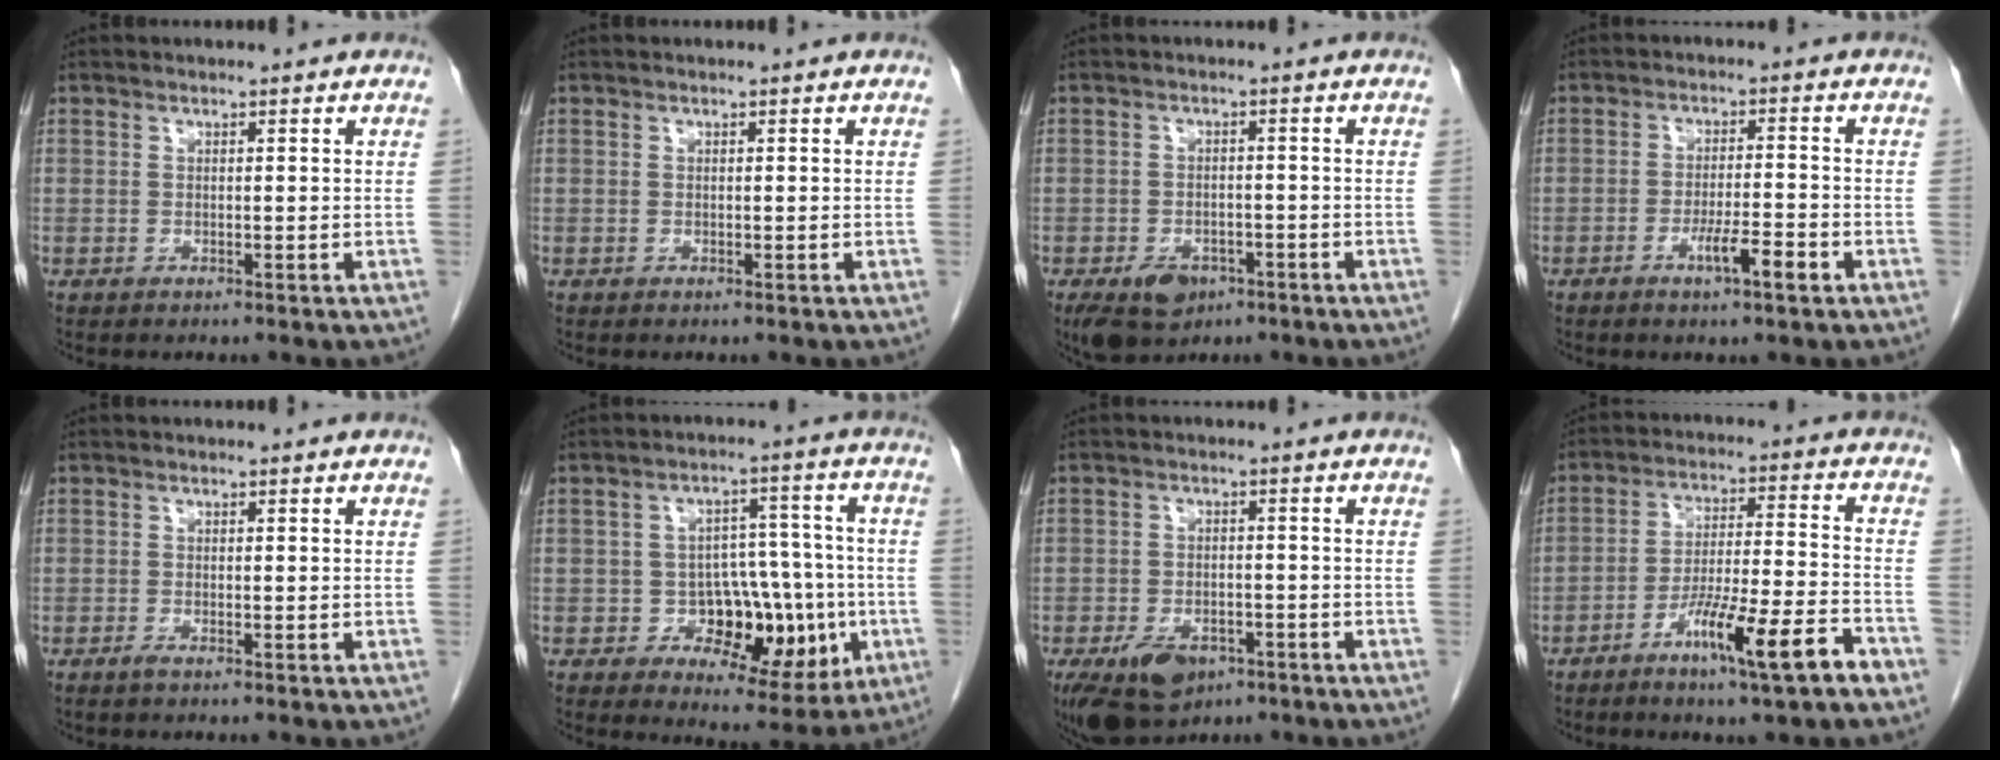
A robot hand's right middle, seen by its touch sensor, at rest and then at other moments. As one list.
[{"total": 0.0}, {"total": 7.1, "force": [-4.3, 4.4, 3.6], "torque": [-0.062, -0.003, -0.061]}, {"total": 5.0, "force": [-2.6, 0.4, 4.2], "torque": [-0.071, -0.002, -0.045]}, {"total": 0.9, "force": [-0.7, 0.0, 0.5], "torque": [-0.012, -0.001, -0.013]}, {"total": 11.6, "force": [-3.0, 6.7, 9.0], "torque": [-0.106, 0.025, -0.030]}, {"total": 9.4, "force": [-5.6, 5.4, 5.3], "torque": [-0.094, -0.004, -0.085]}, {"total": 11.6, "force": [-6.9, 0.0, 9.3], "torque": [-0.156, -0.003, -0.116]}]